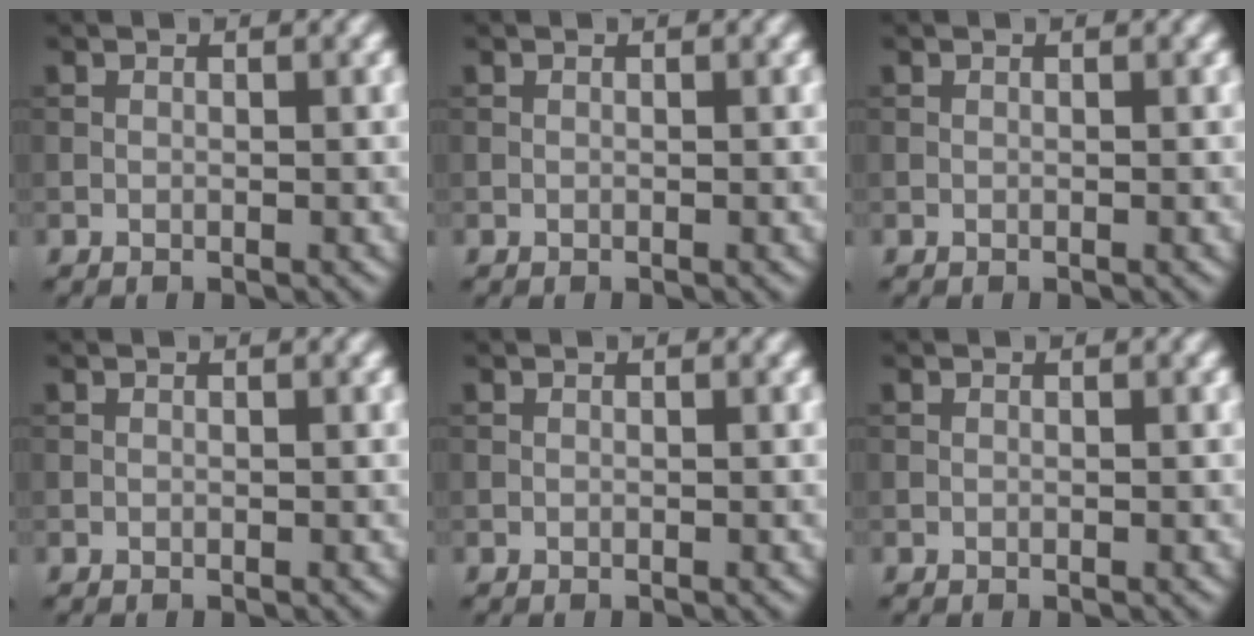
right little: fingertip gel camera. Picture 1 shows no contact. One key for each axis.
{"total": 0.0}
{"total": 0.0}
{"total": 0.0}
{"total": 0.0}
{"total": 0.0}